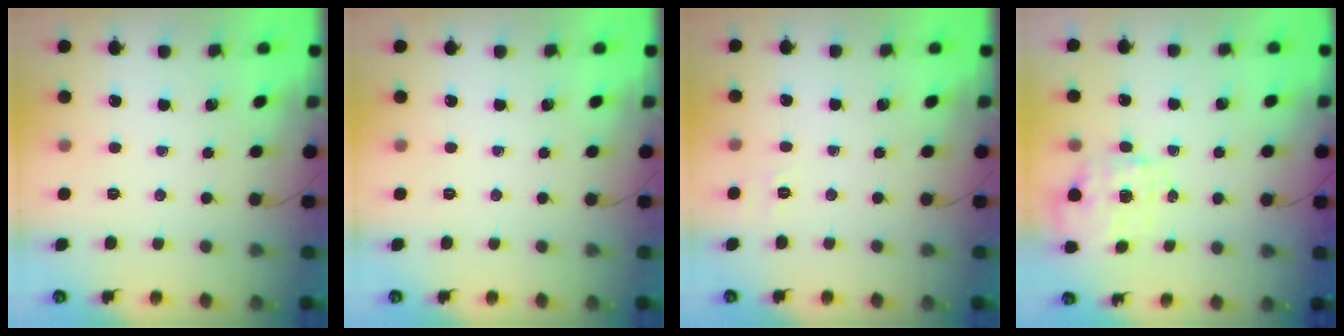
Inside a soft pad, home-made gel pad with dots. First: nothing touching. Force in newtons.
{"total": 0.0}
{"total": 3.5, "press": 3.2, "slide": 1.5}
{"total": 1.5, "press": 1.5, "slide": 0.5}